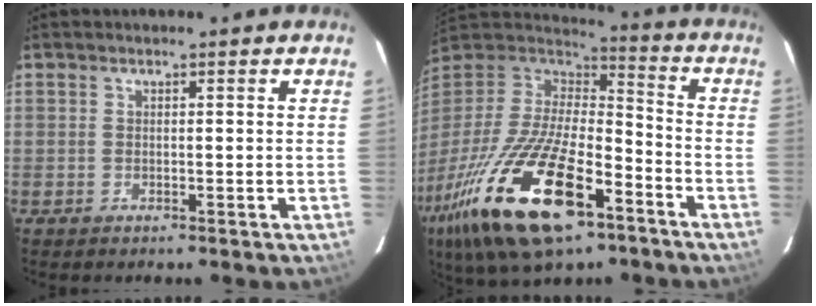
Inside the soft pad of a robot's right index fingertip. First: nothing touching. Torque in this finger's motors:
{"motor_torque": [1.83, -0.31, 1.05, 0.21]}